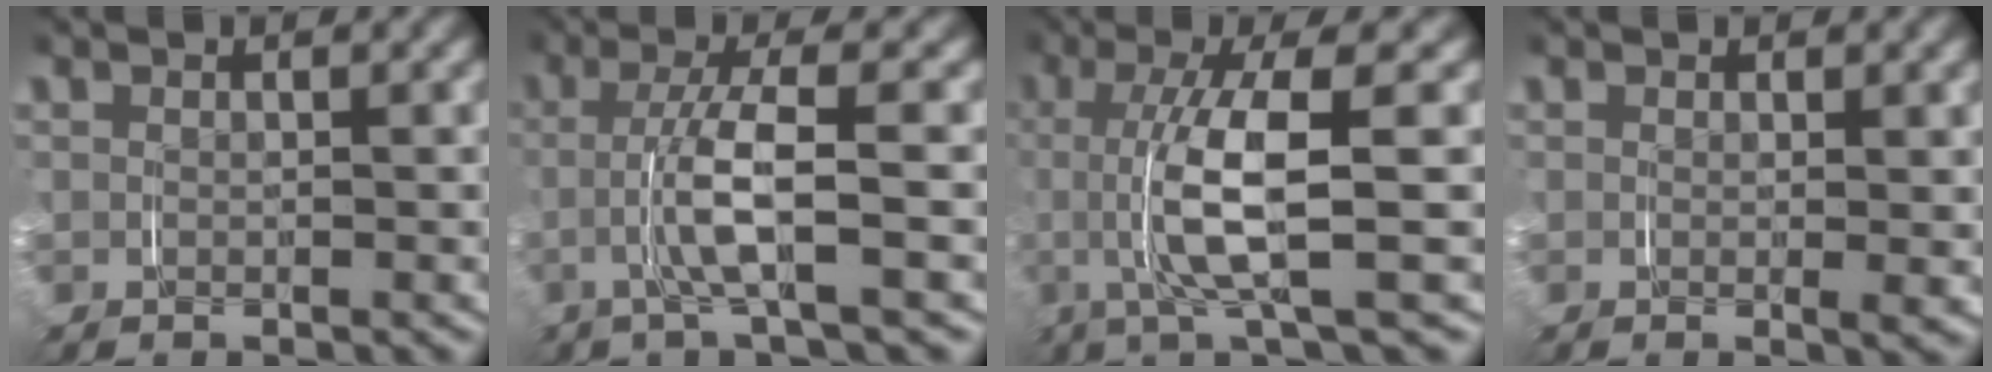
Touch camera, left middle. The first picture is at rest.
{"total": 4.0, "force": [-0.6, -0.1, 4.0], "torque": [-0.082, 0.003, -0.015]}
{"total": 6.1, "force": [-0.2, 0.6, 6.0], "torque": [-0.121, 0.002, -0.009]}
{"total": 0.8, "force": [0.3, -0.1, 0.8], "torque": [-0.007, -0.006, 0.006]}